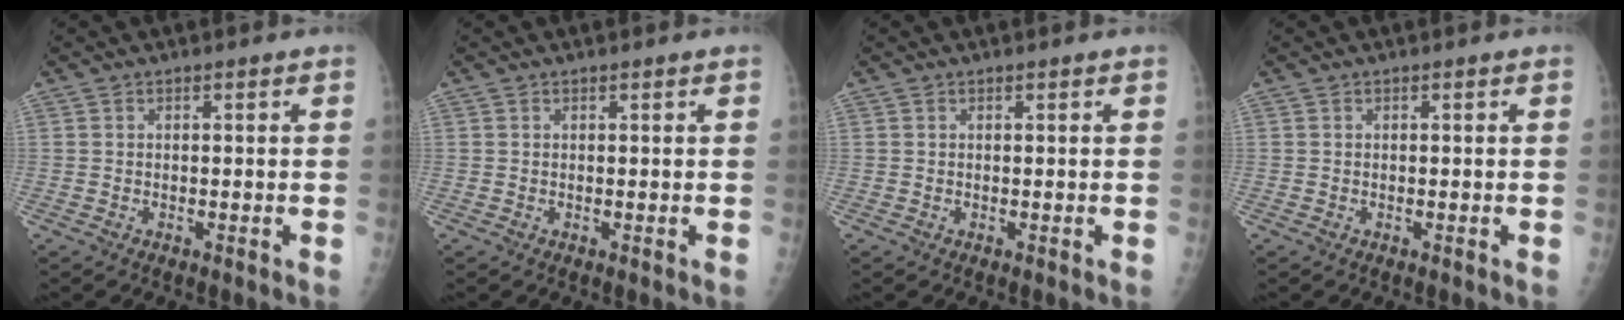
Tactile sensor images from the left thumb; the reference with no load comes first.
{"total": 0.0}
{"total": 0.0}
{"total": 0.0}